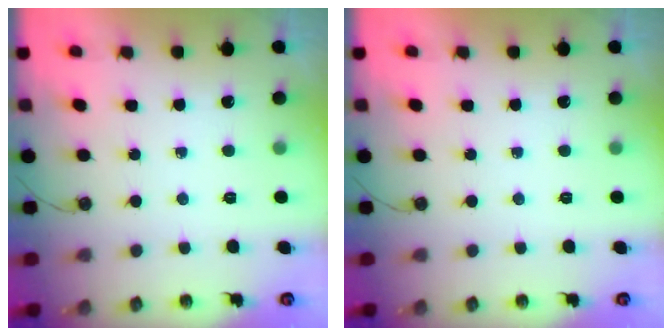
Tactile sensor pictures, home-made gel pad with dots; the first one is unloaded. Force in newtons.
{"total": 0.0}